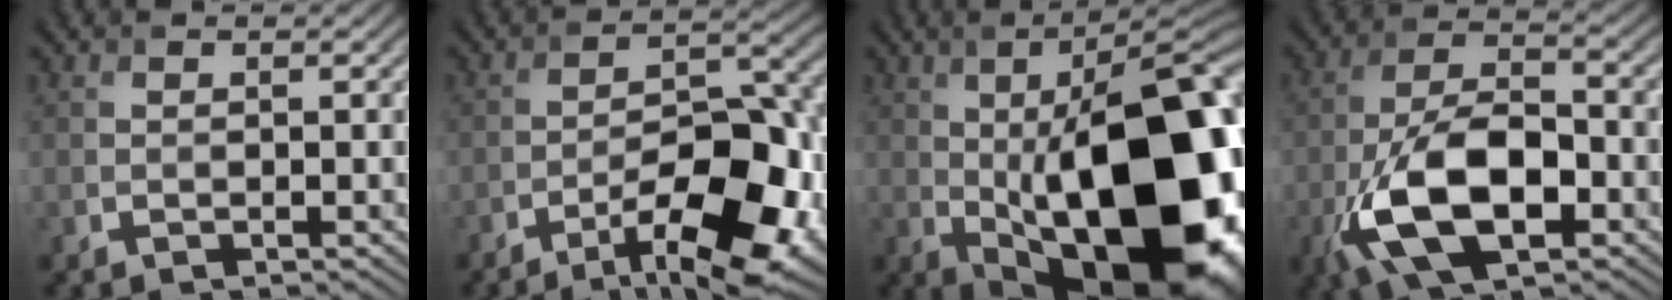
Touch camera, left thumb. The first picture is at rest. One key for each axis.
{"total": 14.4, "fx": -7.6, "fy": 5.4, "fz": 10.9, "tx": -0.157, "ty": 0.002, "tz": -0.119}
{"total": 22.5, "fx": -2.7, "fy": 10.6, "fz": 19.7, "tx": -0.267, "ty": 0.001, "tz": -0.051}
{"total": 12.8, "fx": -5.0, "fy": 6.3, "fz": 10.0, "tx": -0.211, "ty": -0.011, "tz": -0.104}